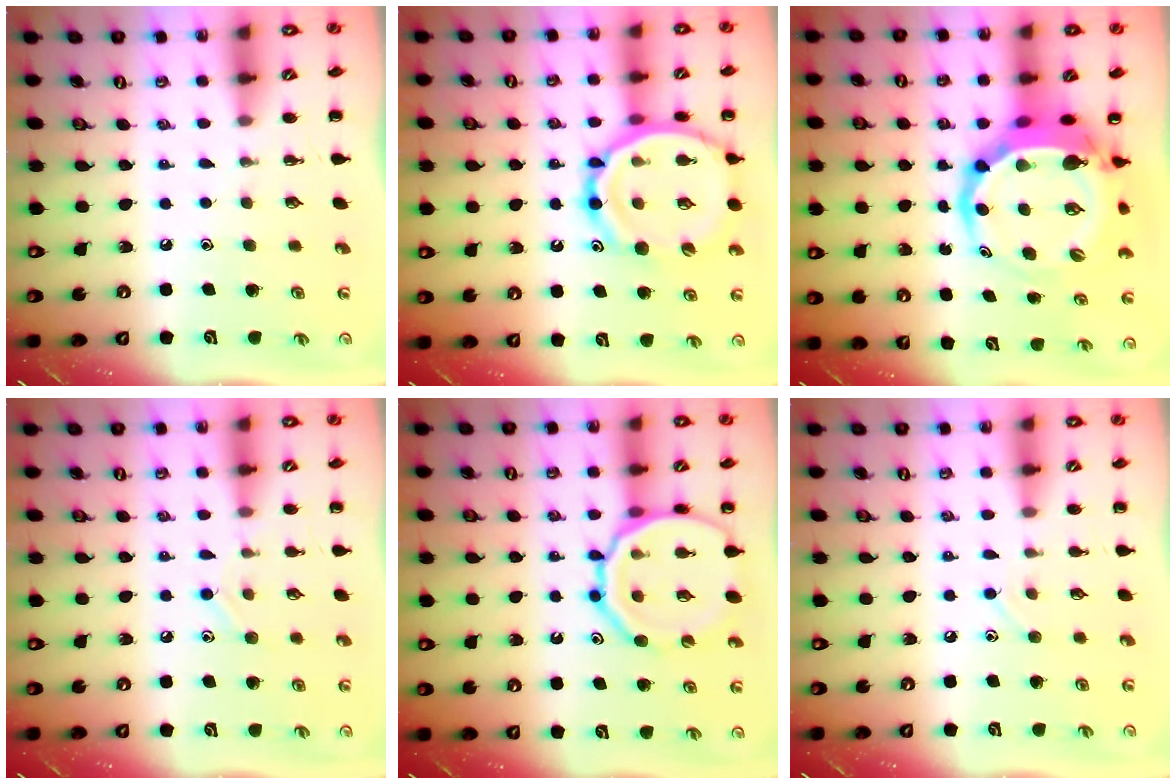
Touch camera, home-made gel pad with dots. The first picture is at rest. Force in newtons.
{"total": 20.0, "press": 19.7, "slide": 3.3}
{"total": 9.3, "press": 9.0, "slide": 2.4}
{"total": 9.0, "press": 8.7, "slide": 2.6}
{"total": 18.4, "press": 18.2, "slide": 2.2}
{"total": 6.5, "press": 6.1, "slide": 2.2}